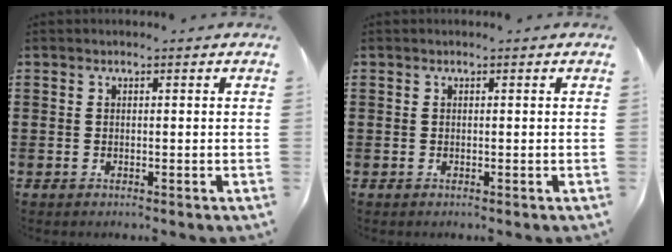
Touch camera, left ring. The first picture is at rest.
{"total": 0.0}